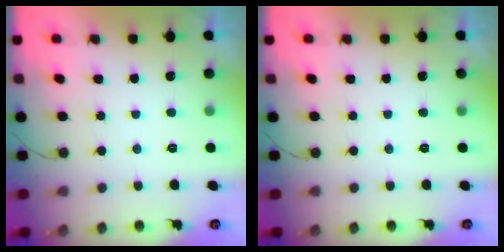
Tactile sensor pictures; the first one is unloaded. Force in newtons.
{"total": 0.0}